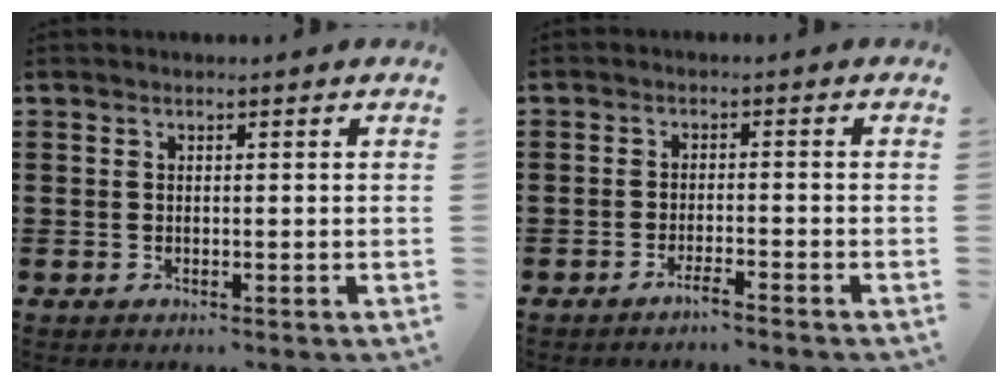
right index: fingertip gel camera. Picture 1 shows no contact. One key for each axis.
{"total": 2.1, "fx": -1.9, "fy": -0.3, "fz": 0.9, "tx": -0.016, "ty": 0.000, "tz": -0.035}